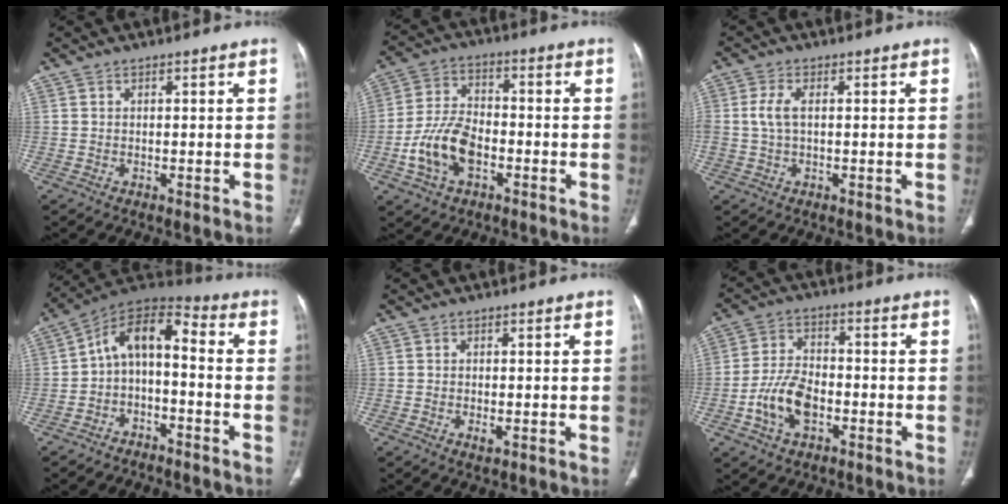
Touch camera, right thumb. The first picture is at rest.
{"total": 11.4, "force": [-3.8, 7.0, 8.2], "torque": [-0.156, 0.025, -0.071]}
{"total": 3.9, "force": [0.3, 1.9, 3.4], "torque": [-0.088, 0.005, 0.004]}
{"total": 11.0, "force": [-2.6, 6.1, 8.7], "torque": [-0.136, 0.079, -0.054]}
{"total": 1.4, "force": [-0.5, 0.6, 1.2], "torque": [-0.023, -0.003, -0.008]}
{"total": 9.6, "force": [-3.2, 5.9, 6.9], "torque": [-0.126, 0.021, -0.061]}